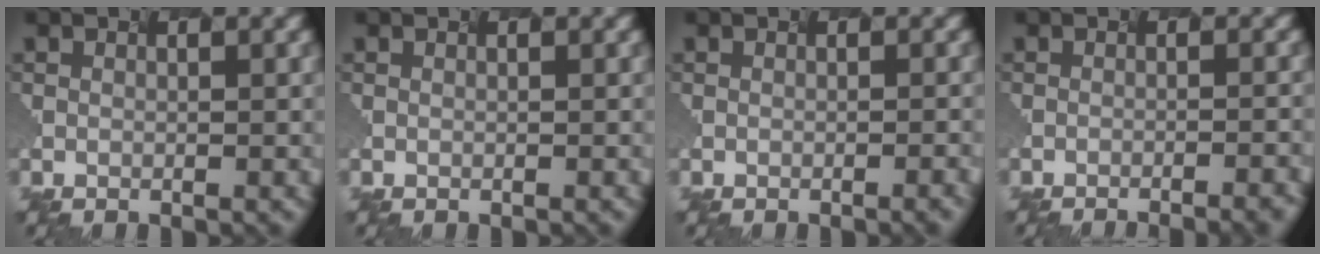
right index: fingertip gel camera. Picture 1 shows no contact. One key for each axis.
{"total": 0.0}
{"total": 1.8, "fx": -0.3, "fy": 0.9, "fz": 1.6, "tx": 0.005, "ty": 0.011, "tz": -0.009}
{"total": 4.1, "fx": -2.3, "fy": 1.5, "fz": 3.0, "tx": 0.008, "ty": 0.010, "tz": -0.011}